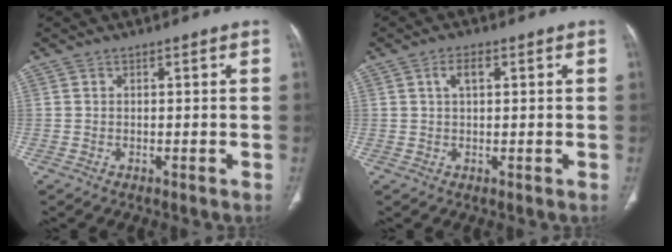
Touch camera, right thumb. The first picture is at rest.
{"total": 2.6, "force": [0.9, 1.3, 2.1], "torque": [-0.041, 0.007, 0.017]}